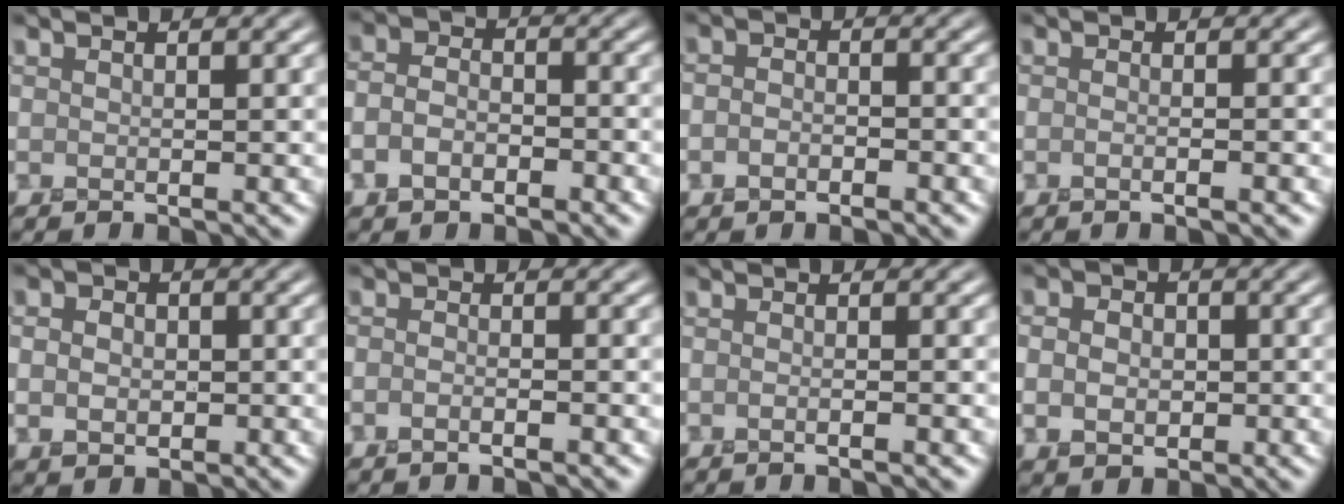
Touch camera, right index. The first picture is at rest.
{"total": 3.2, "force": [-1.3, 2.1, 2.0], "torque": [-0.039, 0.000, -0.032]}
{"total": 1.8, "force": [-0.8, 1.1, 1.2], "torque": [-0.018, 0.001, -0.019]}
{"total": 2.3, "force": [-0.3, 1.1, 2.0], "torque": [0.004, 0.000, -0.021]}
{"total": 3.0, "force": [0.0, 2.5, 1.7], "torque": [-0.026, 0.004, -0.014]}
{"total": 1.8, "force": [-0.9, 0.6, 1.4], "torque": [-0.013, 0.002, -0.017]}
{"total": 2.1, "force": [-0.4, 0.9, 1.8], "torque": [0.002, -0.001, -0.021]}
{"total": 3.8, "force": [-0.1, 3.1, 2.2], "torque": [-0.031, 0.004, -0.018]}